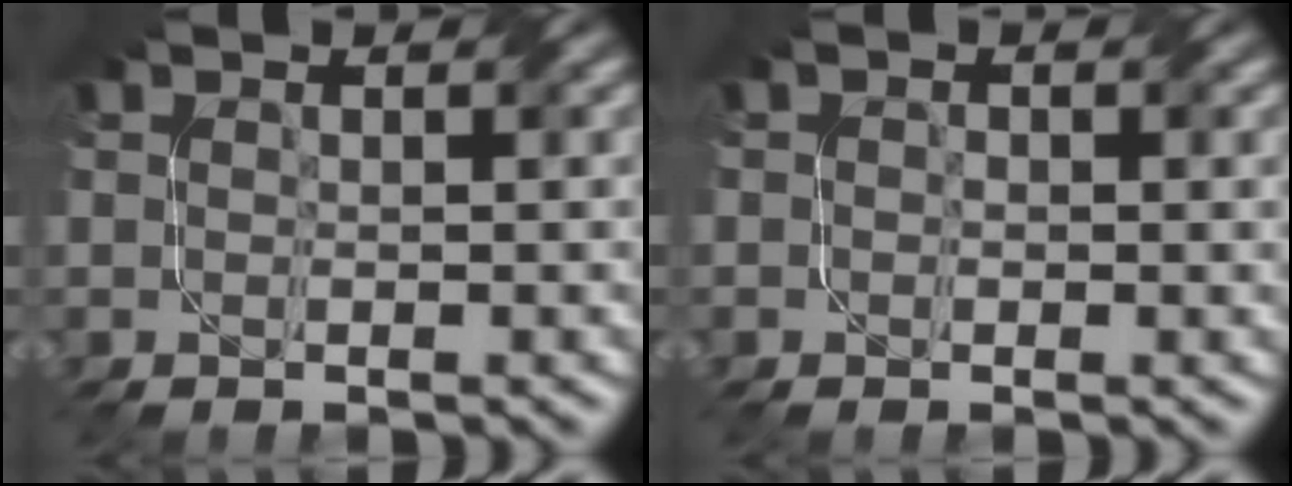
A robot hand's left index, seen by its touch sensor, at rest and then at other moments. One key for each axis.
{"total": 1.1, "fx": 0.1, "fy": 0.8, "fz": 0.7, "tx": -0.006, "ty": -0.003, "tz": 0.002}